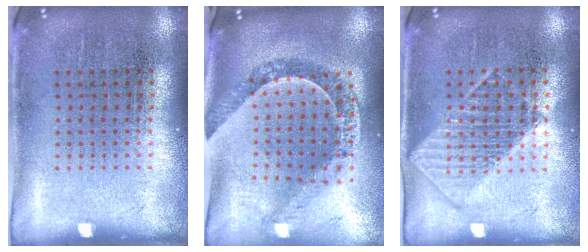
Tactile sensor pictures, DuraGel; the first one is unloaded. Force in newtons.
{"total": 1.1, "press": 1.1, "slide": 0.3}
{"total": 1.2, "press": 1.2, "slide": 0.2}